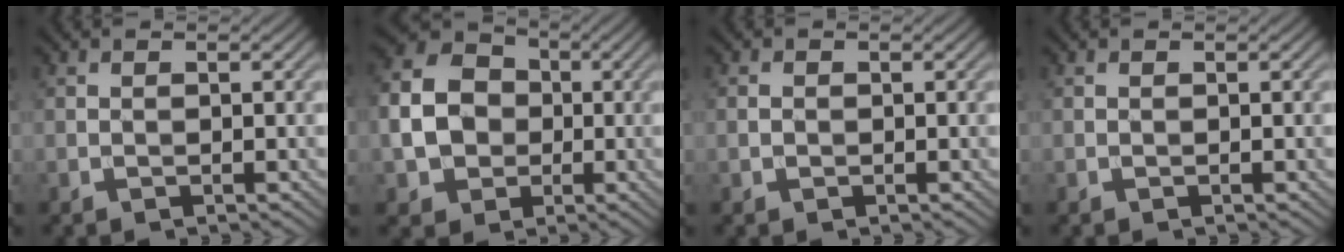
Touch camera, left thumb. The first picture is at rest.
{"total": 8.6, "force": [-0.9, 7.3, 4.5], "torque": [-0.116, -0.001, -0.026]}
{"total": 0.9, "force": [-0.1, 0.7, 0.5], "torque": [-0.011, -0.001, -0.004]}
{"total": 0.0}